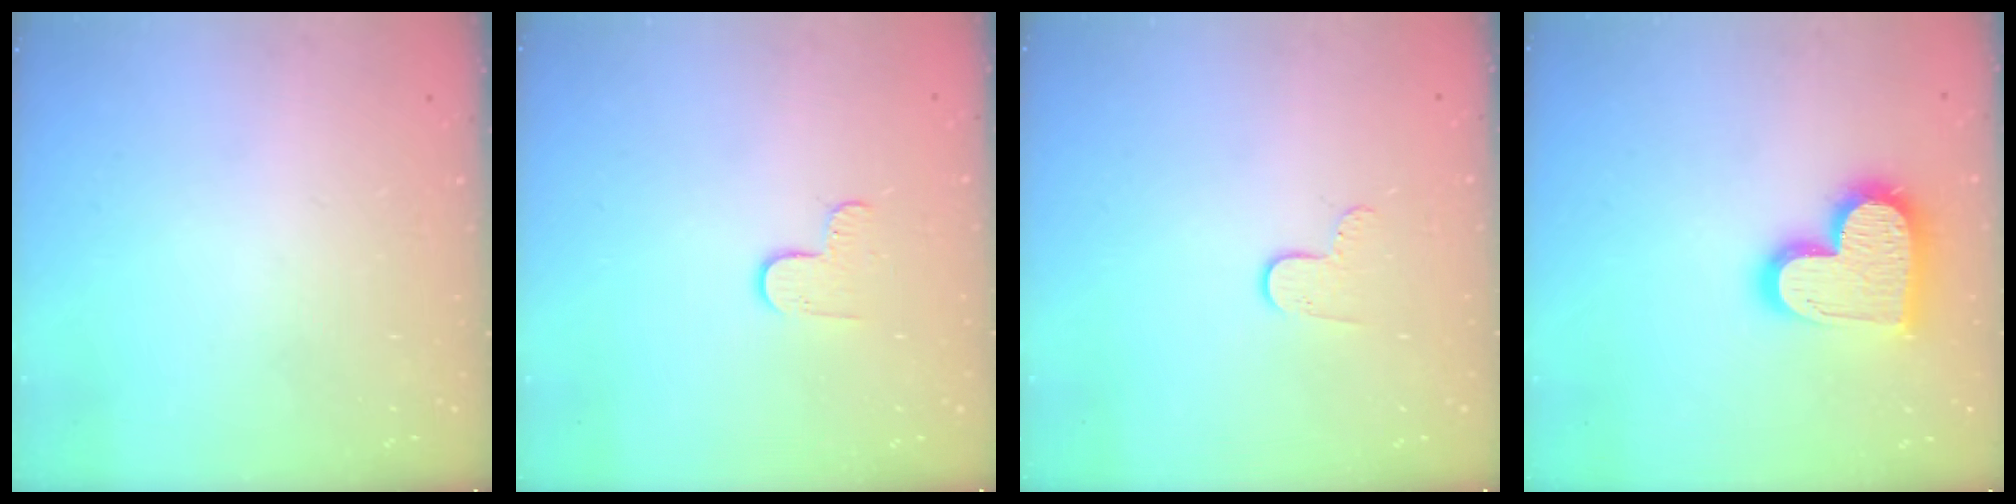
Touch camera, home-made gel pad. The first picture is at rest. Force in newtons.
{"total": 4.7, "press": 4.7, "slide": 0.4}
{"total": 6.0, "press": 6.0, "slide": 0.5}
{"total": 17.9, "press": 17.8, "slide": 1.3}